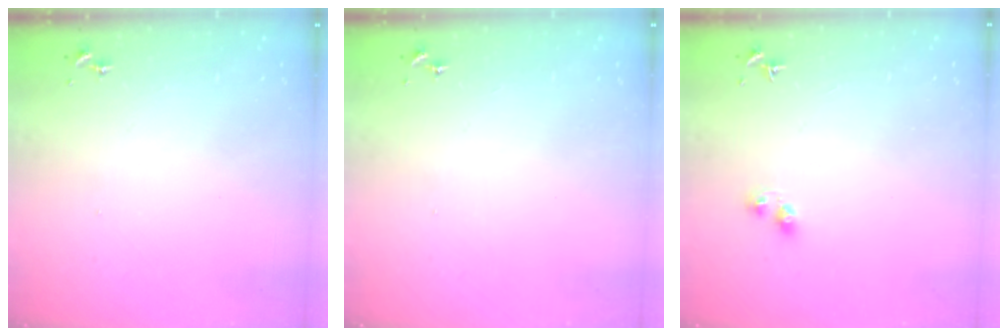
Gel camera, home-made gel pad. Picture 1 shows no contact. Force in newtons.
{"total": 0.0}
{"total": 4.1, "press": 4.1, "slide": 0.3}